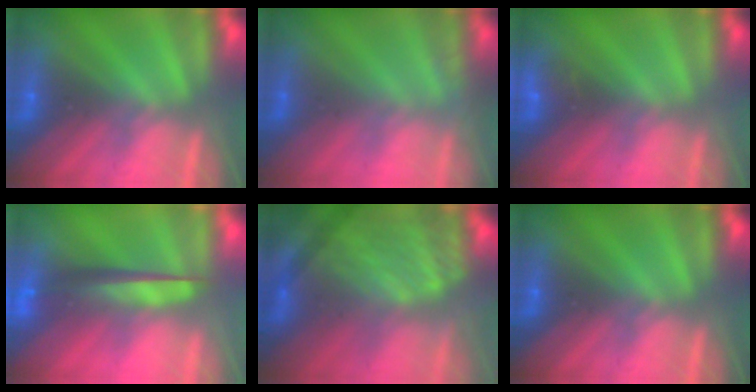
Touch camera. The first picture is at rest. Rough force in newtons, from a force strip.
{"total": 2.7}
{"total": 2.9}
{"total": 6.9}
{"total": 4.6}
{"total": 0.0}